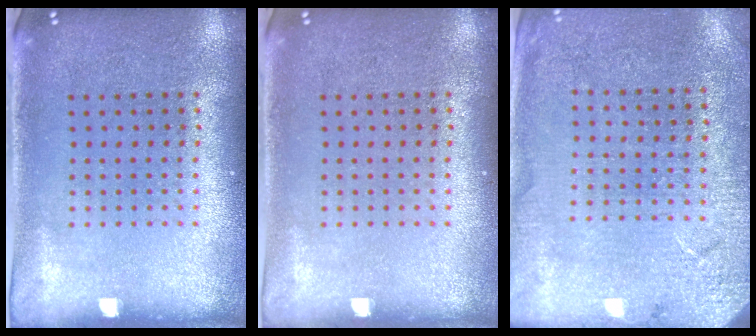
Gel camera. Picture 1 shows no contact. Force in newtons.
{"total": 0.0}
{"total": 2.5, "press": 2.5, "slide": 0.2}